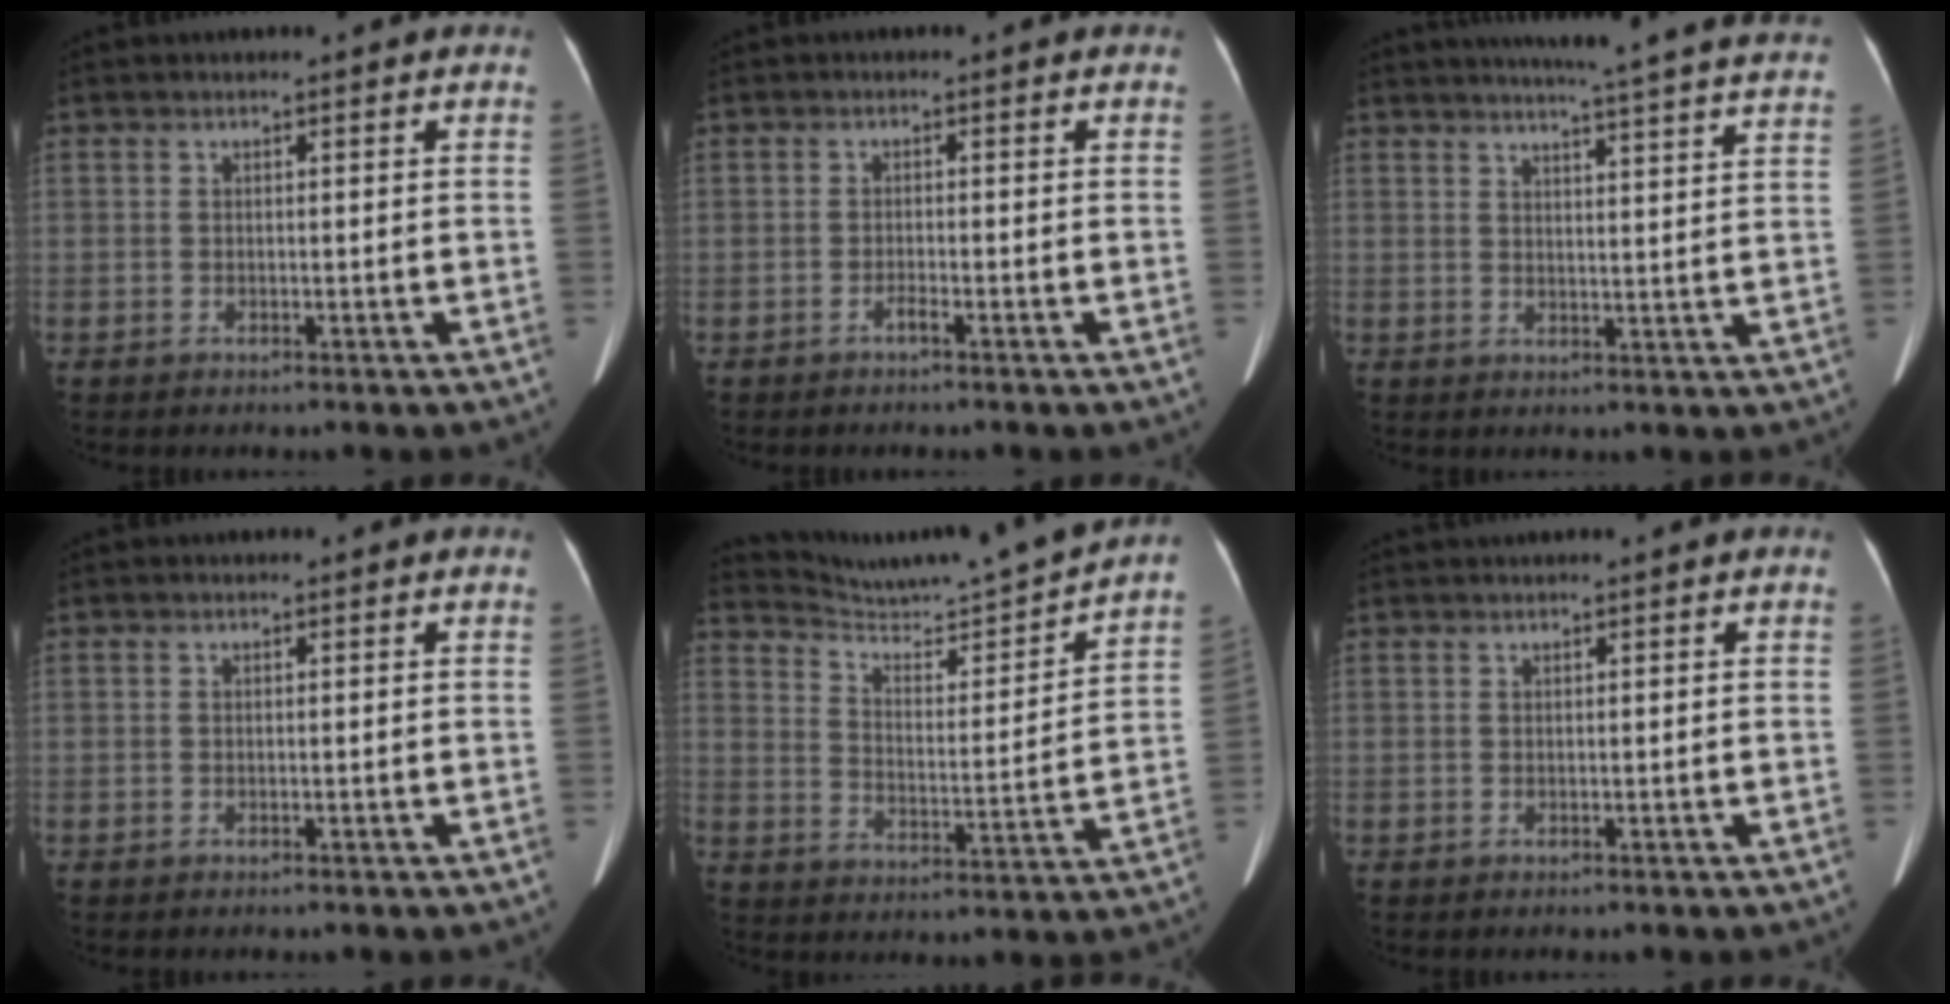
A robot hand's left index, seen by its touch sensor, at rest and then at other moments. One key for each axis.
{"total": 0.9, "fx": -0.7, "fy": -0.1, "fz": 0.5, "tx": -0.011, "ty": -0.001, "tz": -0.013}
{"total": 22.5, "fx": 20.5, "fy": -0.1, "fz": 9.1, "tx": -0.133, "ty": -0.040, "tz": 0.239}
{"total": 0.0}
{"total": 16.6, "fx": 15.9, "fy": -1.6, "fz": 4.5, "tx": -0.085, "ty": -0.041, "tz": 0.234}
{"total": 0.7, "fx": 0.5, "fy": -0.2, "fz": 0.4, "tx": -0.014, "ty": 0.009, "tz": 0.017}